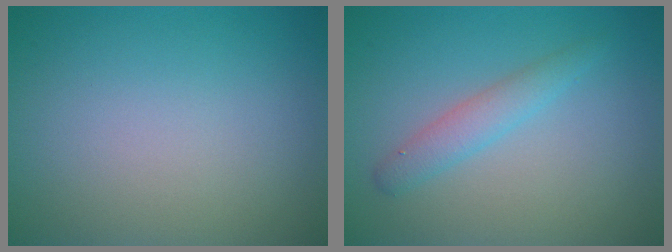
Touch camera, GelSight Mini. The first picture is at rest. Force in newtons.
{"total": 1.3, "press": 1.3, "slide": 0.2}